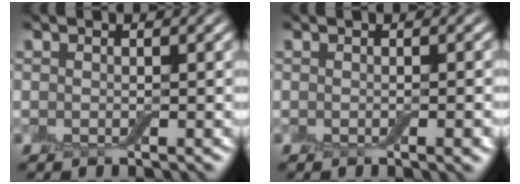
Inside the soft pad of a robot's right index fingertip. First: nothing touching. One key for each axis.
{"total": 1.3, "fx": -0.4, "fy": 0.3, "fz": 1.3, "tx": -0.014, "ty": 0.000, "tz": -0.005}